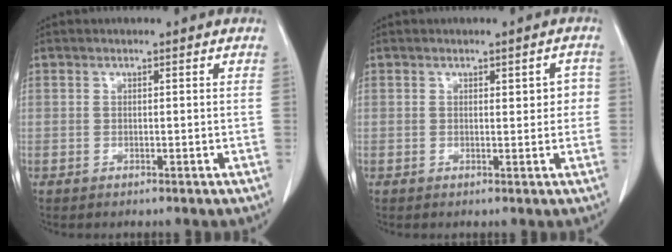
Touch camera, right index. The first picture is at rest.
{"total": 2.9, "force": [0.5, 1.3, 2.5], "torque": [-0.024, 0.009, 0.008]}